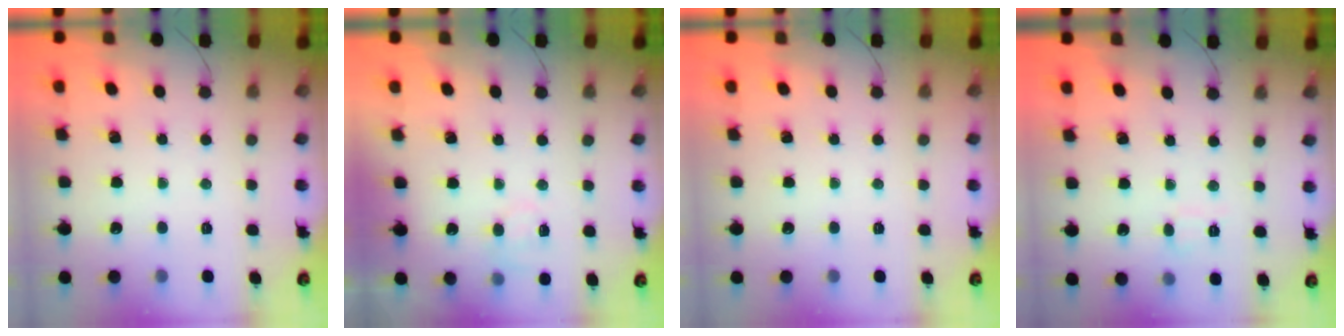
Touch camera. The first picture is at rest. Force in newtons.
{"total": 5.0, "press": 4.9, "slide": 1.2}
{"total": 0.0}
{"total": 4.7, "press": 4.3, "slide": 1.7}